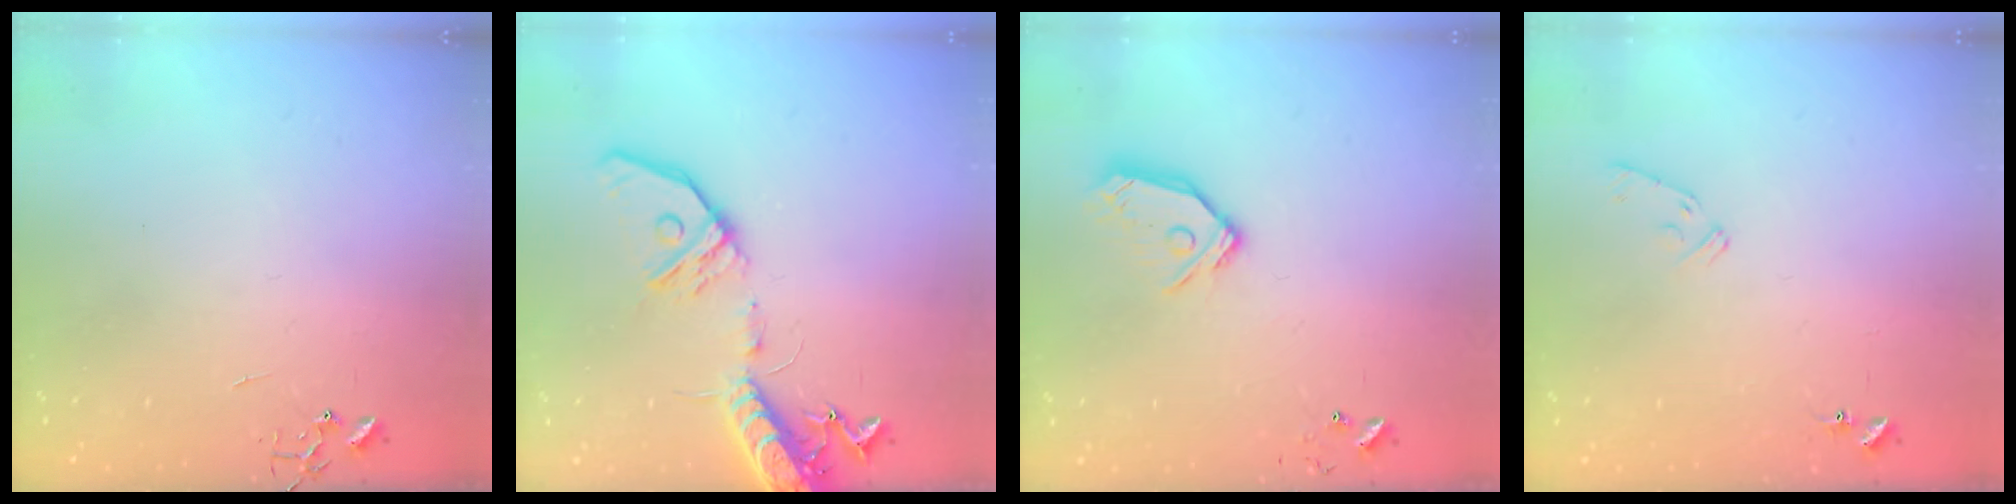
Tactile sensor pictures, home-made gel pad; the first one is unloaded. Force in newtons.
{"total": 17.0, "press": 16.7, "slide": 3.3}
{"total": 11.6, "press": 11.6, "slide": 1.4}
{"total": 6.7, "press": 6.7, "slide": 0.7}